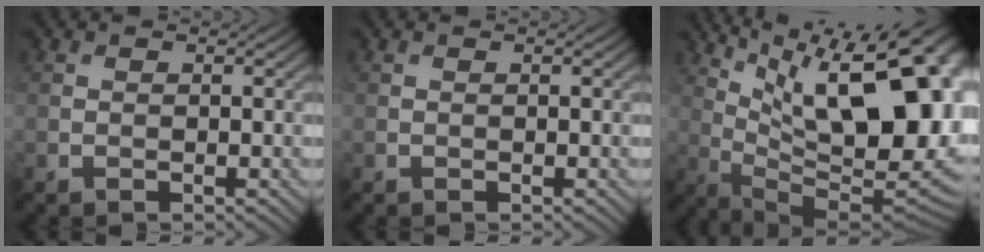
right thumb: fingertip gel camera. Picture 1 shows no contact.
{"total": 0.0}
{"total": 19.6, "force": [6.7, 7.4, 16.9], "torque": [-0.242, 0.033, 0.114]}